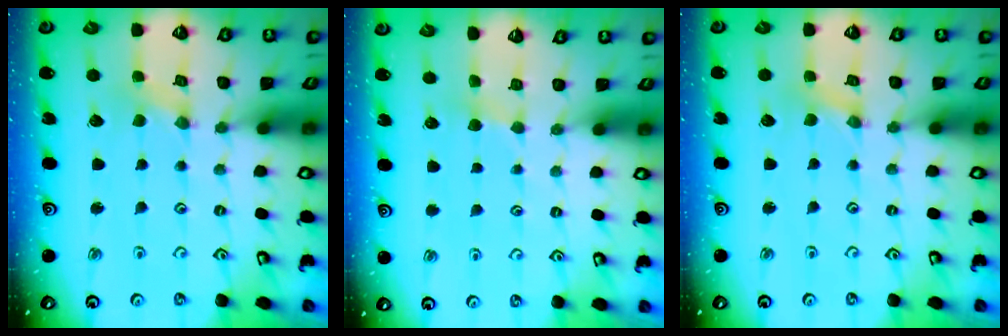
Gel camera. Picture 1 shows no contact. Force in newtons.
{"total": 2.2, "press": 2.2, "slide": 0.3}
{"total": 1.1, "press": 1.1, "slide": 0.2}